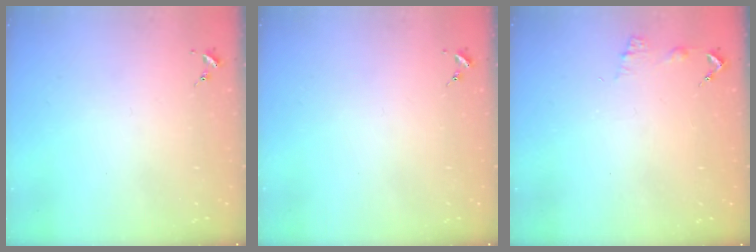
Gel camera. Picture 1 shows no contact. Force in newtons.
{"total": 0.0}
{"total": 6.7, "press": 6.7, "slide": 0.5}